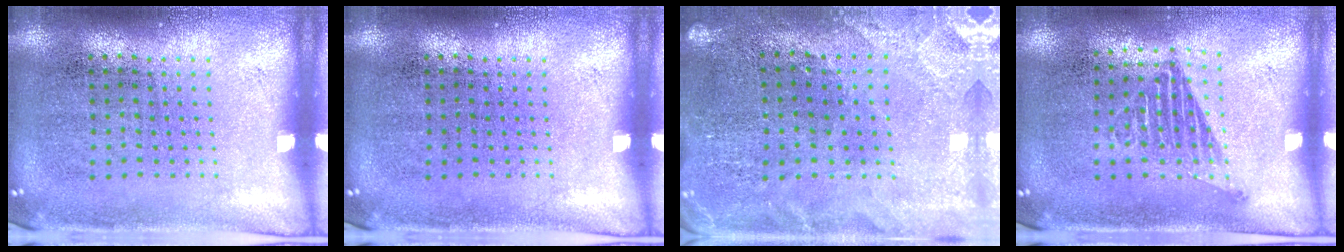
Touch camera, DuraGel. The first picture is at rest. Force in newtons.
{"total": 0.0}
{"total": 0.7, "press": 0.7, "slide": 0.2}
{"total": 1.1, "press": 1.0, "slide": 0.6}